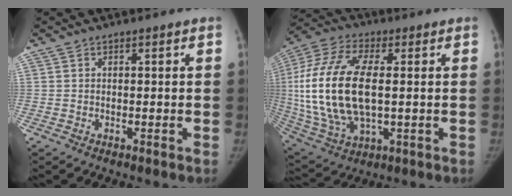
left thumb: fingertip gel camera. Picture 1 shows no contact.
{"total": 22.6, "force": [0.7, 11.5, 19.5], "torque": [-0.423, -0.001, 0.018]}